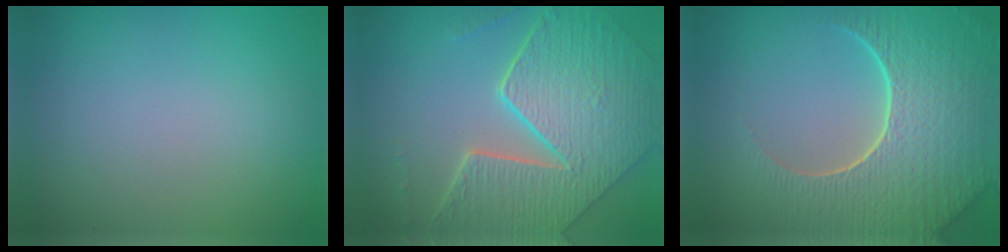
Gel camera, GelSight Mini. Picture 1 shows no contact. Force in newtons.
{"total": 9.4, "press": 6.9, "slide": 6.4}
{"total": 9.3, "press": 6.6, "slide": 6.6}